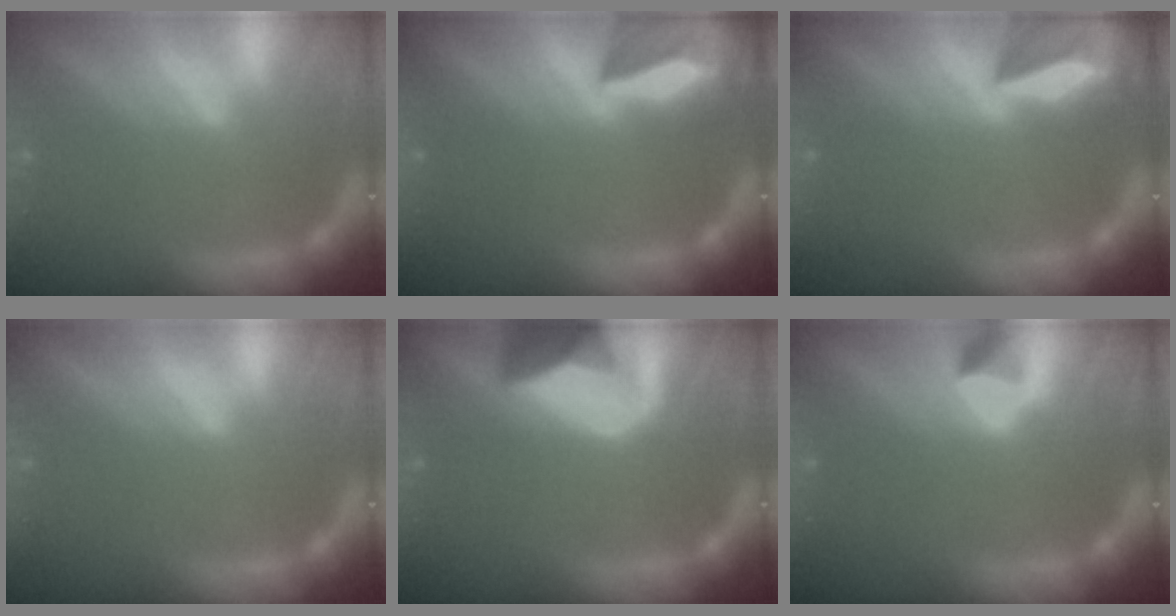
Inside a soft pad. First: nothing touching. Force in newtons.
{"total": 9.0}
{"total": 8.5}
{"total": 0.0}
{"total": 8.4}
{"total": 1.4}